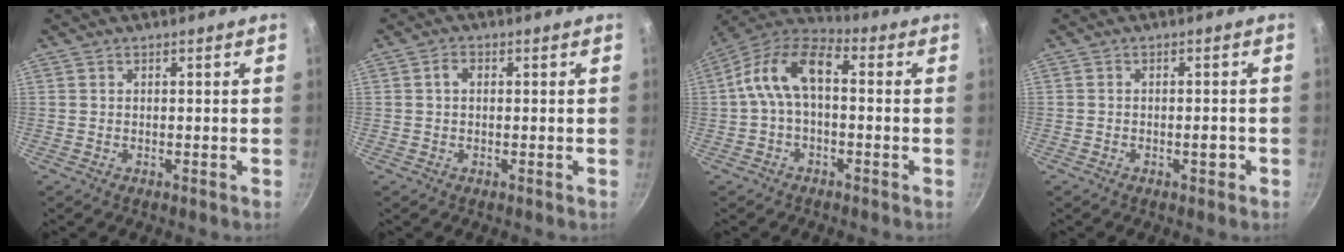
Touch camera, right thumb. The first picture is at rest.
{"total": 2.1, "force": [0.4, 1.5, 1.5], "torque": [-0.024, 0.006, 0.003]}
{"total": 11.6, "force": [0.1, 6.6, 9.6], "torque": [-0.168, 0.043, -0.015]}
{"total": 2.0, "force": [-0.9, 1.0, 1.5], "torque": [-0.012, 0.010, -0.014]}